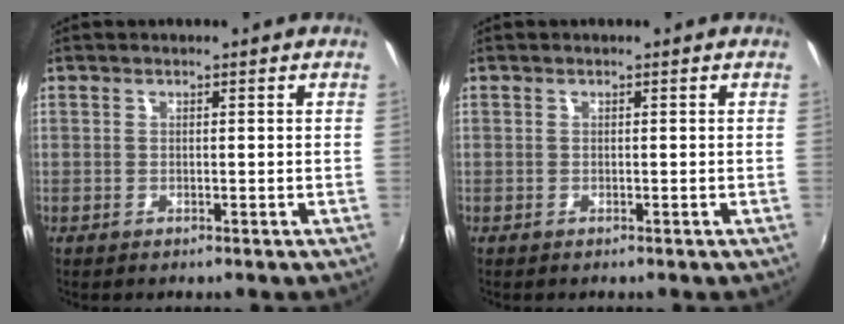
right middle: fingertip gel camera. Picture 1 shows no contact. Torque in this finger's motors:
{"motor_torque": [-0.07, -0.17, -0.02, 0.00]}